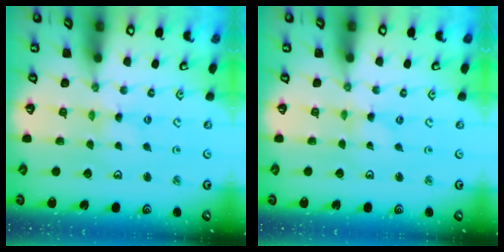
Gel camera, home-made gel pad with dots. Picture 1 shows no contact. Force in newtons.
{"total": 0.0}